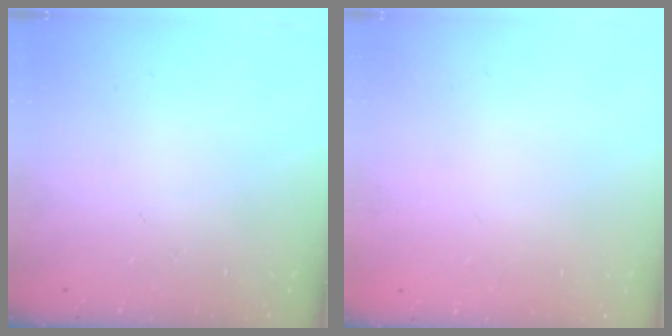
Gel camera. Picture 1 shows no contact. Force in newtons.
{"total": 2.2, "press": 2.2, "slide": 0.1}